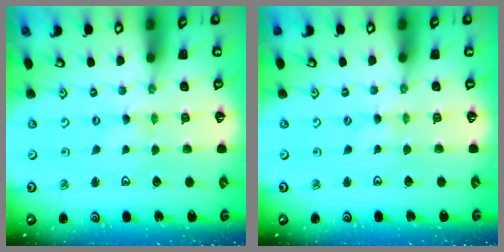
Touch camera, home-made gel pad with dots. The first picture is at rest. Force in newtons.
{"total": 1.3, "press": 1.3, "slide": 0.2}